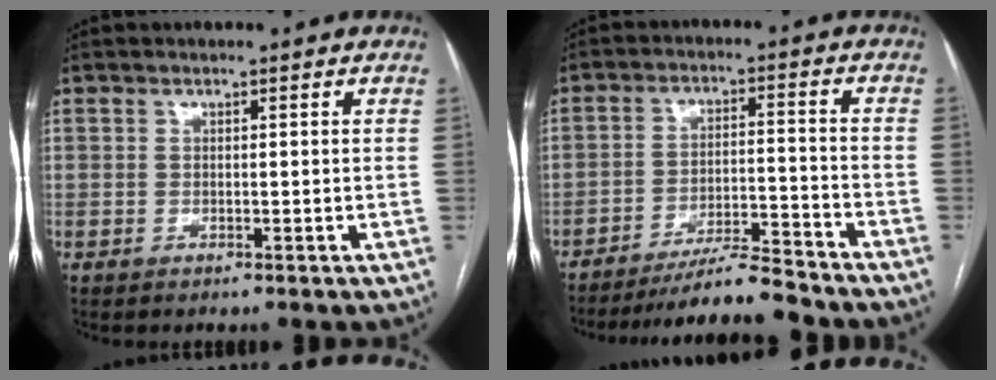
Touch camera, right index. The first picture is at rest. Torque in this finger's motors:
{"motor_torque": [0.17, 0.05, 0.01, -0.01]}